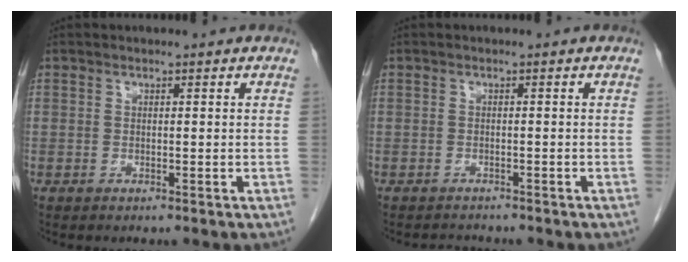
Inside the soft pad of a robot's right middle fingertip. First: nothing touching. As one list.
[{"total": 1.5, "force": [-1.4, 0.3, -0.2], "torque": [0.001, -0.006, -0.020]}]